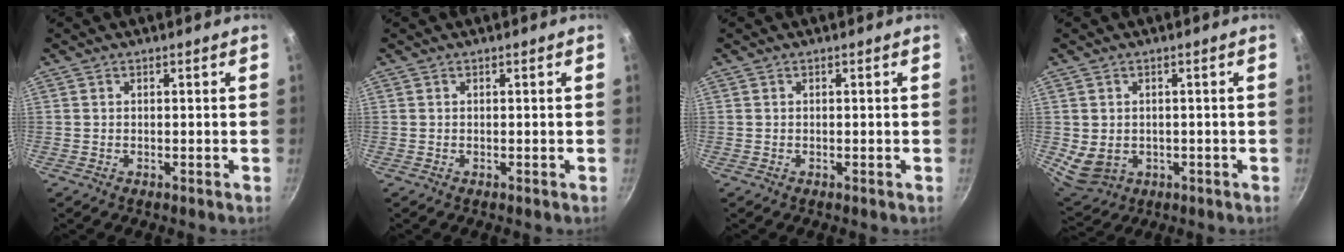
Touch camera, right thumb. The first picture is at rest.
{"total": 0.0}
{"total": 0.0}
{"total": 6.3, "force": [-0.5, 5.3, 3.4], "torque": [-0.046, -0.004, 0.010]}